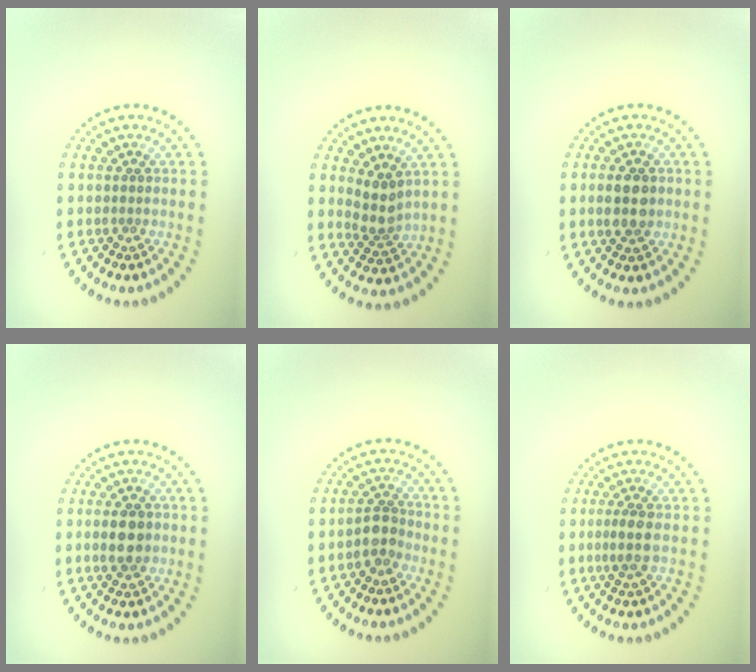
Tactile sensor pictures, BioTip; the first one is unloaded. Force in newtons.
{"total": 2.5, "press": 2.0, "slide": 1.4}
{"total": 2.8, "press": 2.8, "slide": 0.1}
{"total": 2.9, "press": 2.9, "slide": 0.1}
{"total": 2.3, "press": 1.9, "slide": 1.2}
{"total": 1.7, "press": 1.5, "slide": 0.8}